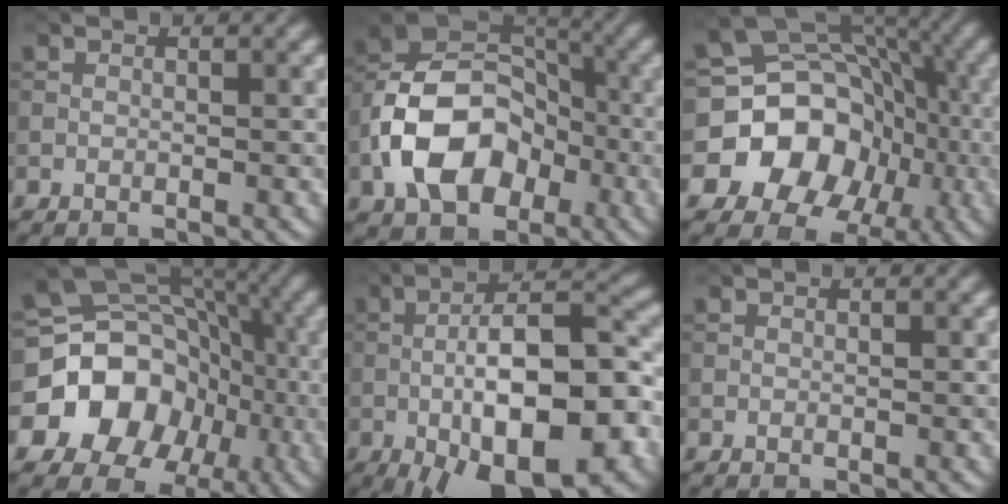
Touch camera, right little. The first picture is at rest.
{"total": 10.9, "force": [-3.6, 7.6, 7.0], "torque": [-0.131, 0.004, -0.076]}
{"total": 12.6, "force": [-3.9, 10.8, 5.3], "torque": [-0.087, 0.000, -0.097]}
{"total": 14.3, "force": [-4.6, 12.1, 5.9], "torque": [-0.109, -0.014, -0.106]}
{"total": 13.8, "force": [-4.2, 4.8, 12.2], "torque": [-0.184, 0.006, -0.068]}
{"total": 0.0}